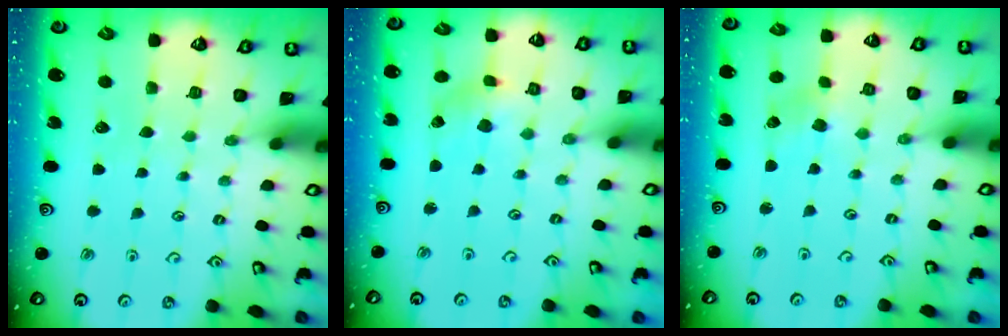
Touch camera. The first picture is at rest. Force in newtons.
{"total": 1.1, "press": 1.1, "slide": 0.3}
{"total": 3.2, "press": 3.2, "slide": 0.5}